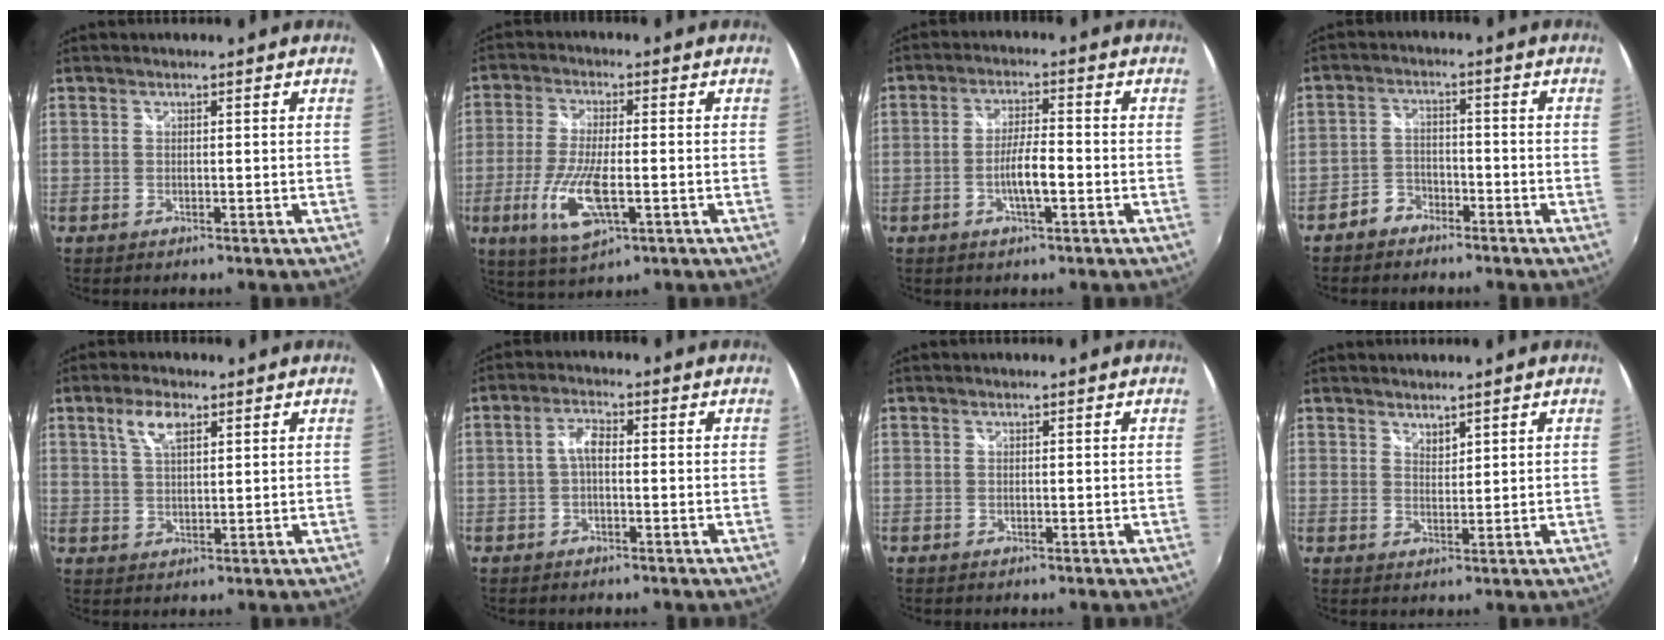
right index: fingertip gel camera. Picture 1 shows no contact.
{"total": 11.0, "force": [-3.4, 3.3, 9.9], "torque": [-0.210, -0.019, -0.063]}
{"total": 5.5, "force": [-1.9, 0.9, 5.1], "torque": [-0.096, 0.000, -0.032]}
{"total": 4.3, "force": [-3.4, 2.6, 0.8], "torque": [-0.028, 0.014, -0.063]}
{"total": 5.1, "force": [2.6, 2.1, 3.8], "torque": [-0.070, 0.008, 0.050]}
{"total": 2.9, "force": [-0.5, 1.2, 2.6], "torque": [-0.055, 0.011, -0.010]}
{"total": 0.0}
{"total": 2.0, "force": [1.8, 0.7, 0.5], "torque": [-0.005, 0.002, 0.033]}